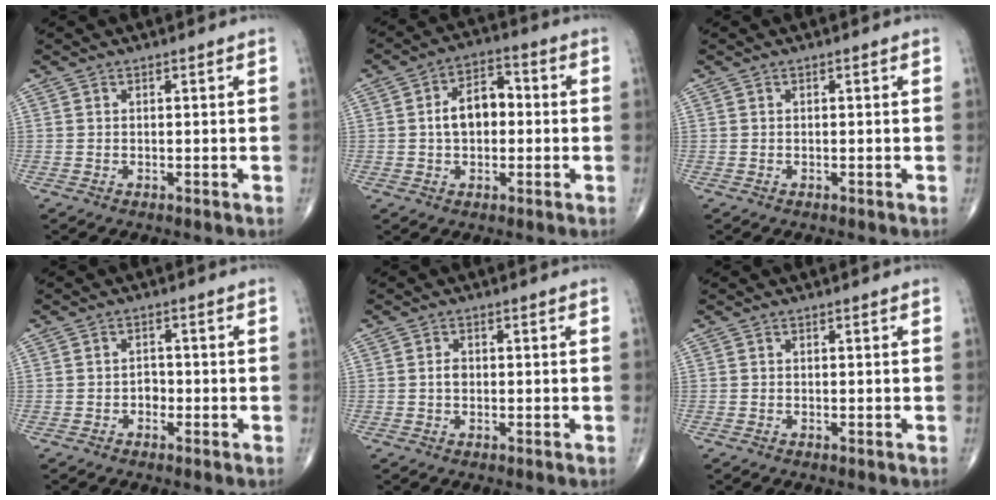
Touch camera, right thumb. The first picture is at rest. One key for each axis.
{"total": 8.3, "fx": 0.1, "fy": 5.3, "fz": 6.4, "tx": -0.089, "ty": 0.027, "tz": -0.008}
{"total": 0.0}
{"total": 2.0, "fx": -0.8, "fy": 1.5, "fz": 1.0, "tx": -0.002, "ty": 0.008, "tz": -0.018}
{"total": 1.5, "fx": -0.1, "fy": 1.1, "fz": 1.0, "tx": -0.015, "ty": 0.003, "tz": -0.003}
{"total": 0.0}